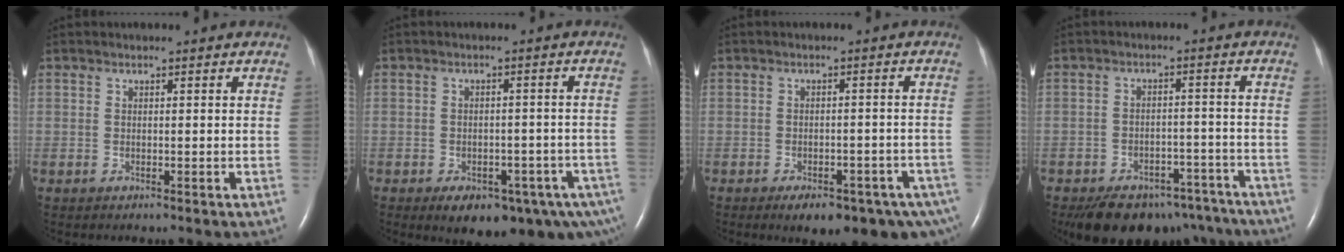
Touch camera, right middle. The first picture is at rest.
{"total": 13.0, "force": [-8.4, 5.4, 8.2], "torque": [-0.073, 0.007, -0.104]}
{"total": 13.5, "force": [-9.1, 5.5, 8.2], "torque": [-0.082, 0.002, -0.109]}
{"total": 16.0, "force": [-12.9, 7.8, 5.7], "torque": [-0.091, 0.006, -0.161]}